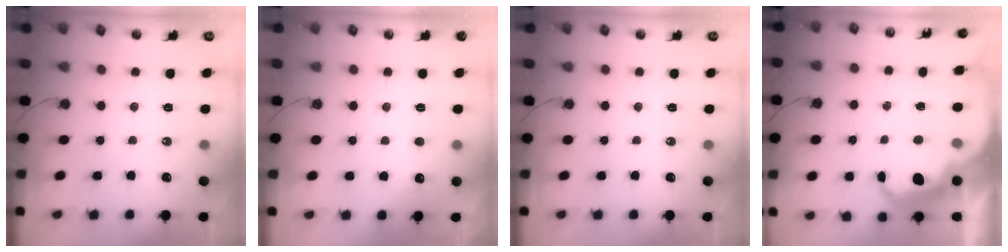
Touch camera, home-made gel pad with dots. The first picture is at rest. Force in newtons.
{"total": 4.3, "press": 4.1, "slide": 1.2}
{"total": 0.0}
{"total": 6.6, "press": 6.6, "slide": 0.3}